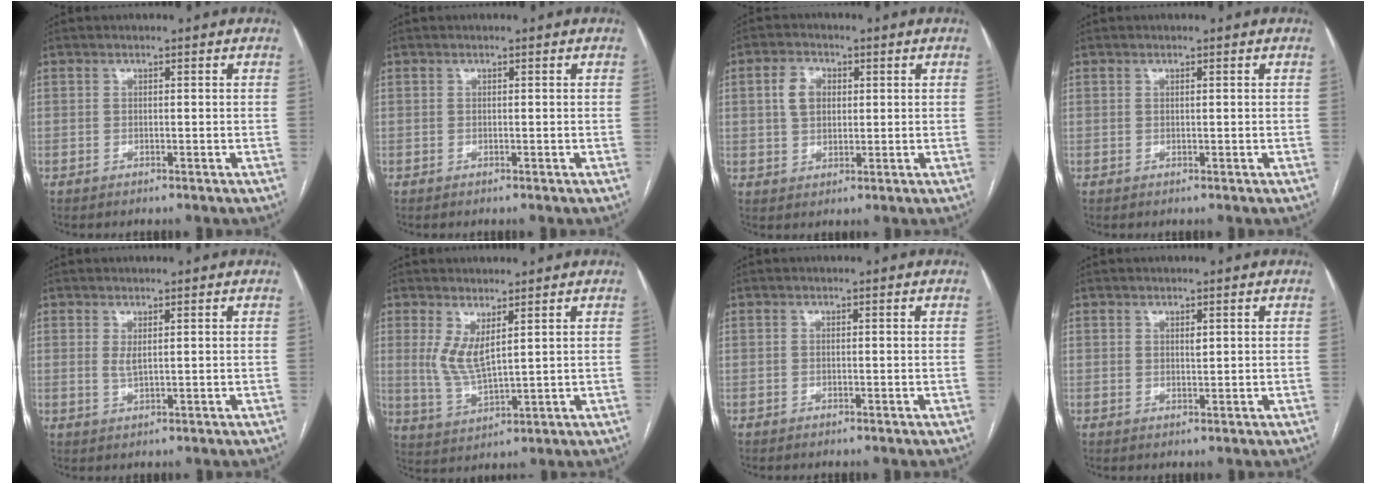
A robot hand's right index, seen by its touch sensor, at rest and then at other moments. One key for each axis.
{"total": 0.0}
{"total": 4.7, "fx": 1.1, "fy": 3.4, "fz": 3.1, "tx": -0.064, "ty": 0.012, "tz": 0.022}
{"total": 0.0}
{"total": 1.4, "fx": 0.6, "fy": 0.3, "fz": 1.3, "tx": -0.029, "ty": -0.006, "tz": 0.015}
{"total": 5.4, "fx": 2.3, "fy": 1.2, "fz": 4.8, "tx": -0.107, "ty": -0.011, "tz": 0.057}
{"total": 0.0}
{"total": 1.0, "fx": 0.5, "fy": 0.4, "fz": 0.8, "tx": -0.014, "ty": -0.003, "tz": 0.010}